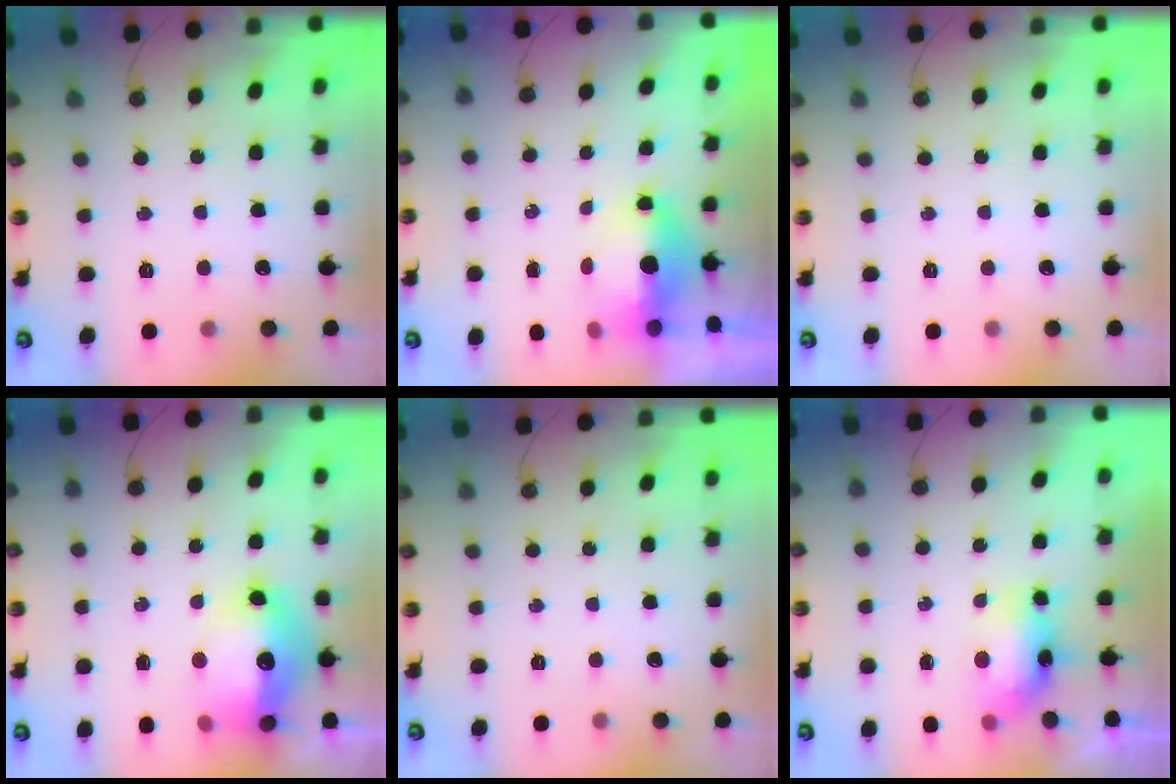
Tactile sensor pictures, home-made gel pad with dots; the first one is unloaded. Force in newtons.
{"total": 6.0, "press": 5.9, "slide": 1.3}
{"total": 0.0}
{"total": 17.8, "press": 17.7, "slide": 1.7}
{"total": 0.0}
{"total": 7.2, "press": 7.2, "slide": 0.7}